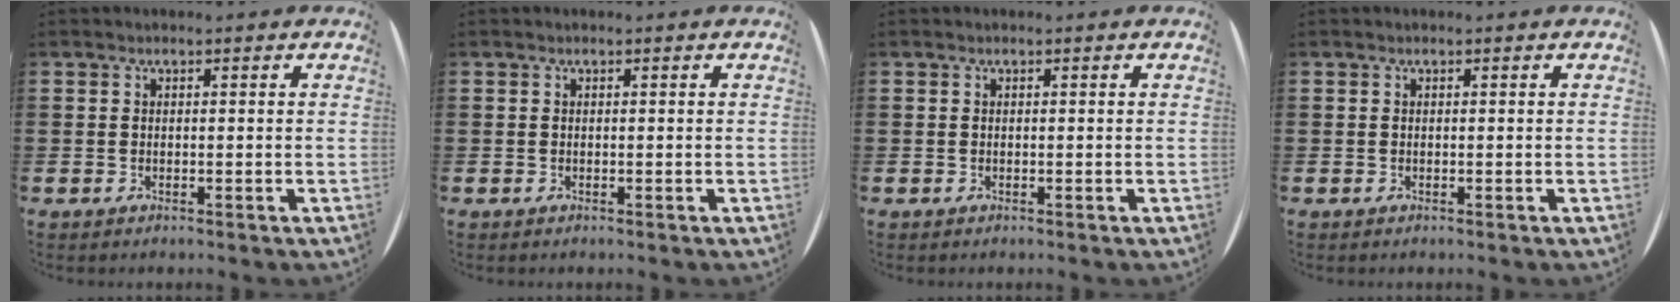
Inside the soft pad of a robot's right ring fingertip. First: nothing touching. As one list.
[{"total": 0.0}, {"total": 0.0}, {"total": 0.0}]